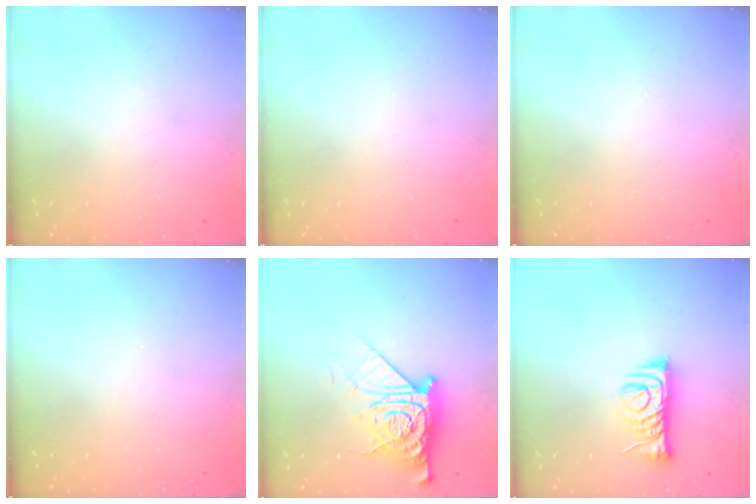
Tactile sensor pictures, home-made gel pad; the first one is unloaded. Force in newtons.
{"total": 0.0}
{"total": 0.0}
{"total": 0.0}
{"total": 8.9, "press": 8.8, "slide": 1.1}
{"total": 8.2, "press": 8.2, "slide": 0.6}